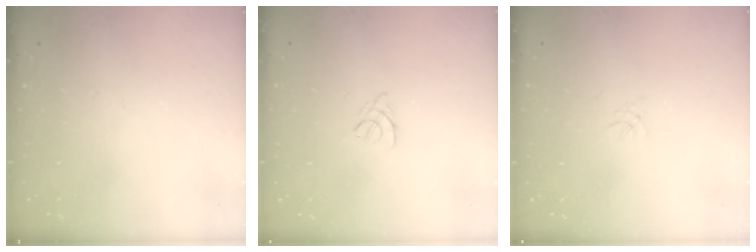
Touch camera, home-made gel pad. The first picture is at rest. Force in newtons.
{"total": 2.0, "press": 1.9, "slide": 0.5}
{"total": 0.0}